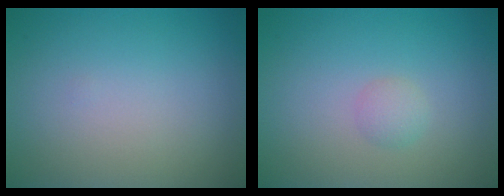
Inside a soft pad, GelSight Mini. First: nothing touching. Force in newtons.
{"total": 1.2, "press": 1.2, "slide": 0.0}